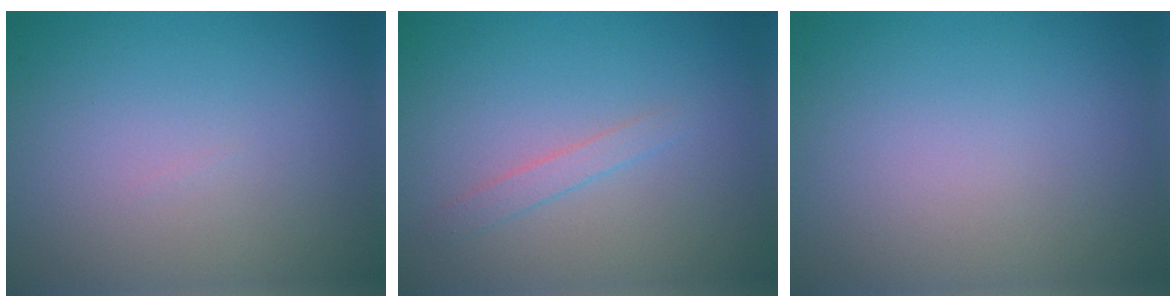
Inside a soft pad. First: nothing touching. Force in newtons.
{"total": 1.2, "press": 1.2, "slide": 0.1}
{"total": 0.0}